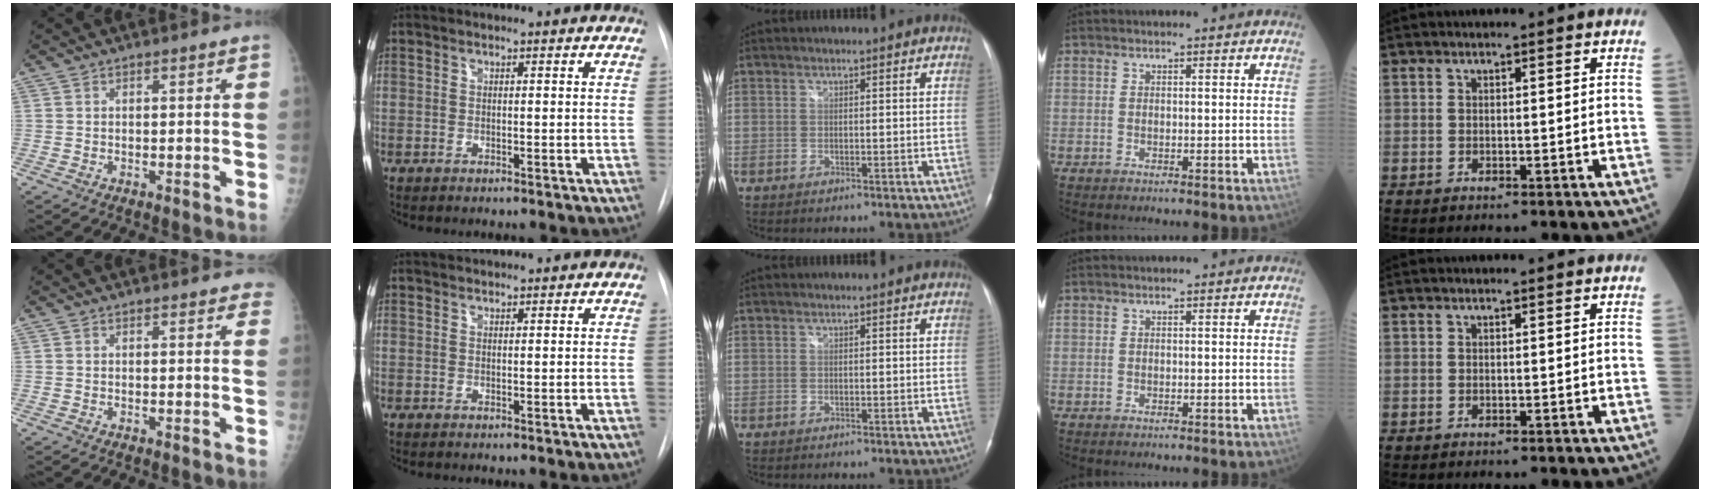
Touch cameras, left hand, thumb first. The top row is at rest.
{"thumb": {"total": 2.7, "force": [2.4, 1.0, 0.7], "torque": [0.016, -0.007, 0.011]}, "index": {"total": 1.3, "force": [1.3, 0.1, 0.1], "torque": [-0.005, 0.017, 0.026]}}